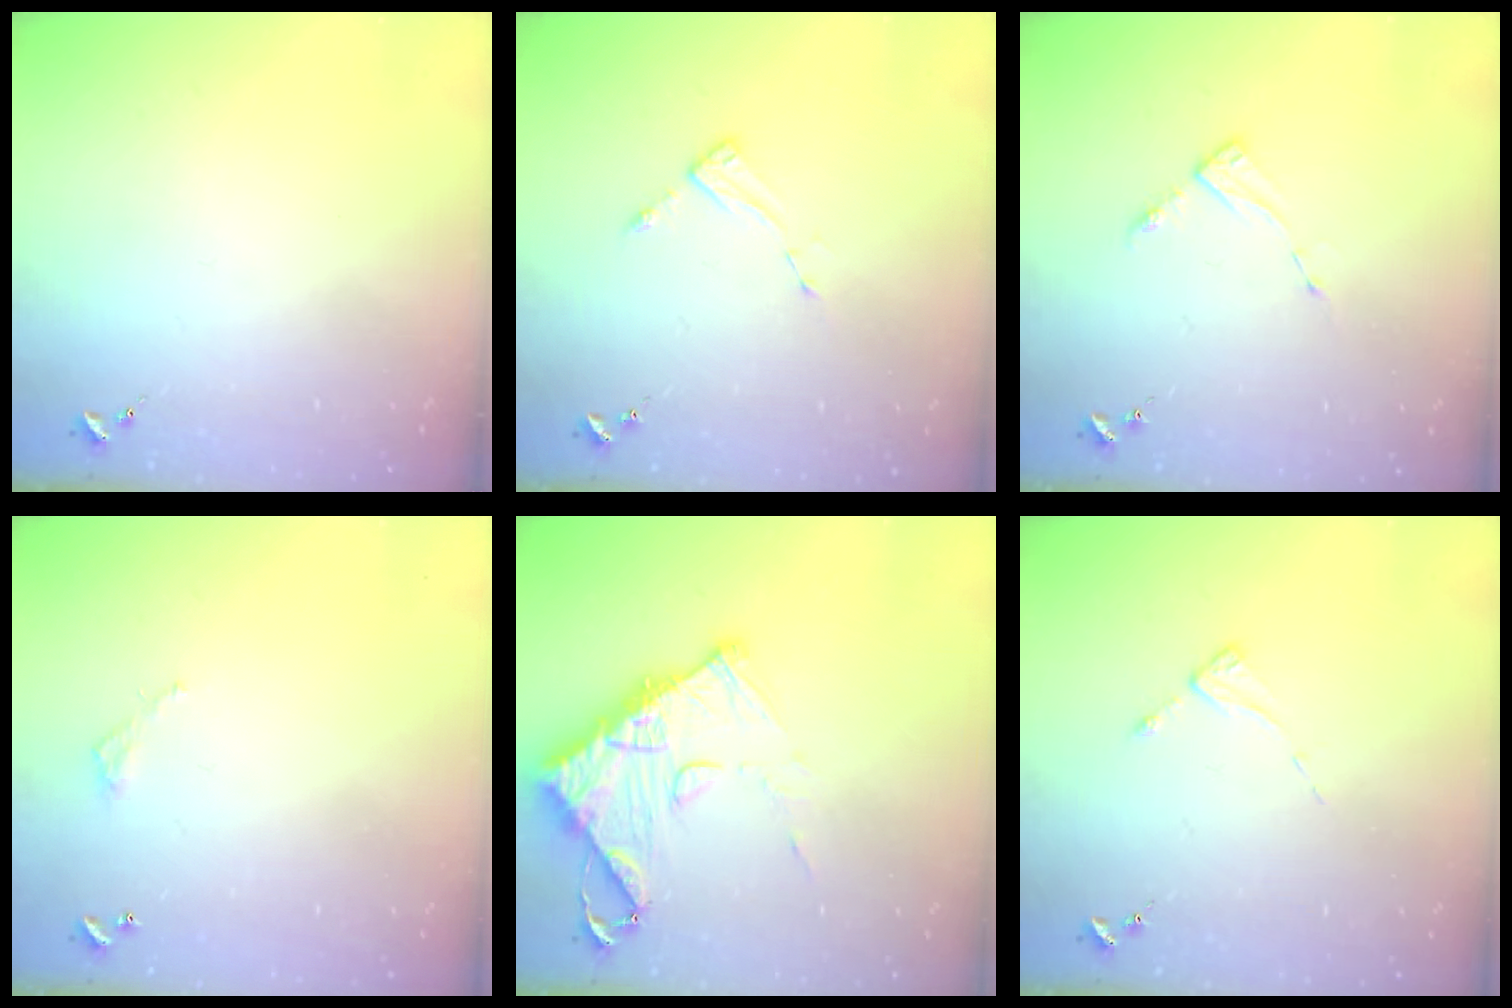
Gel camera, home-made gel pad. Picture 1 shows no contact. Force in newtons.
{"total": 2.7, "press": 2.7, "slide": 0.4}
{"total": 2.8, "press": 2.8, "slide": 0.4}
{"total": 3.2, "press": 3.1, "slide": 0.2}
{"total": 14.0, "press": 13.9, "slide": 1.3}
{"total": 2.6, "press": 2.6, "slide": 0.2}